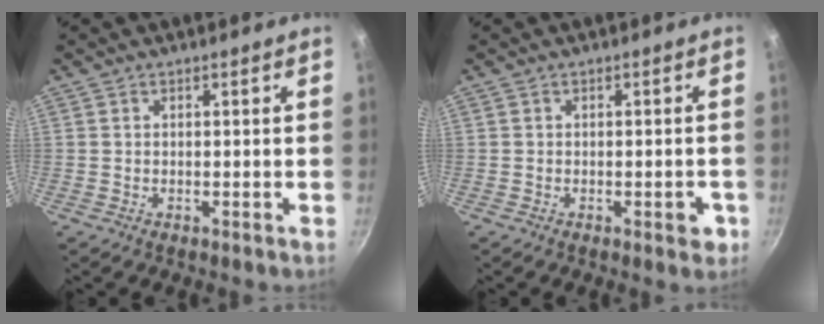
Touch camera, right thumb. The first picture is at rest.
{"total": 0.0}